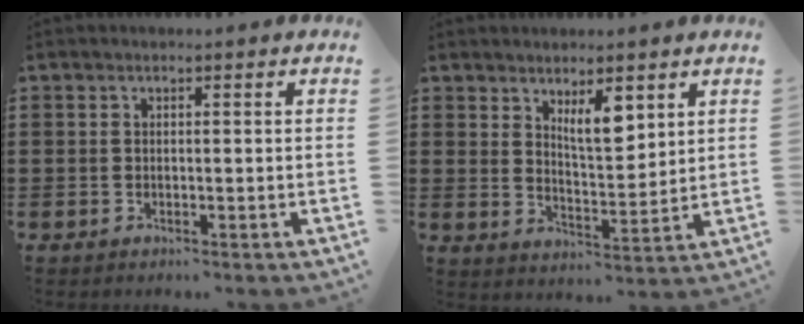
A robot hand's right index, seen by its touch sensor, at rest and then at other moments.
{"total": 6.1, "force": [3.8, 2.1, 4.3], "torque": [-0.077, -0.010, 0.062]}